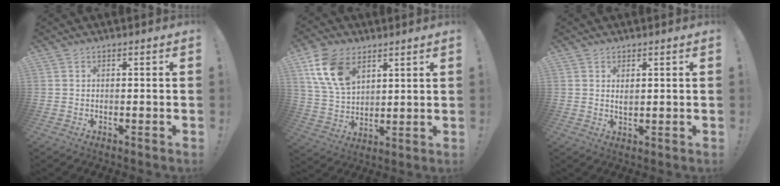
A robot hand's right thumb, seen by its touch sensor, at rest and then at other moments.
{"total": 14.7, "force": [7.2, 9.7, 8.3], "torque": [-0.160, -0.021, 0.144]}
{"total": 2.0, "force": [1.1, 1.0, 1.3], "torque": [-0.017, -0.002, 0.017]}